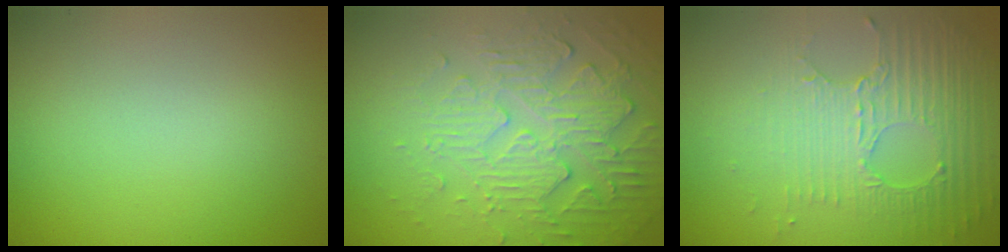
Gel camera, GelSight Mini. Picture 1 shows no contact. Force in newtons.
{"total": 5.7, "press": 3.7, "slide": 4.3}
{"total": 5.2, "press": 3.3, "slide": 4.1}